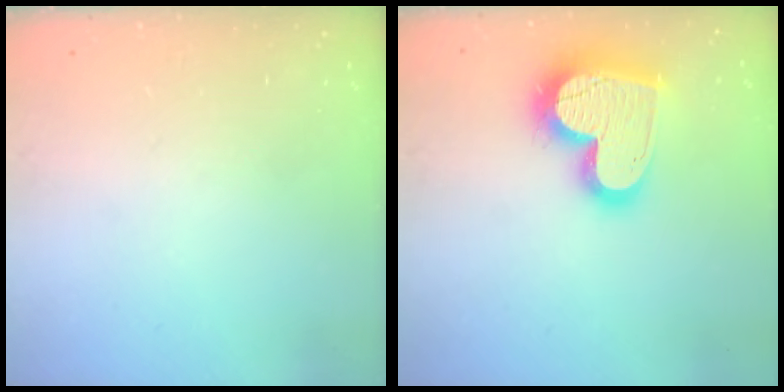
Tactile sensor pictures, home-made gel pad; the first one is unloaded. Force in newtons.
{"total": 20.1, "press": 20.1, "slide": 1.7}